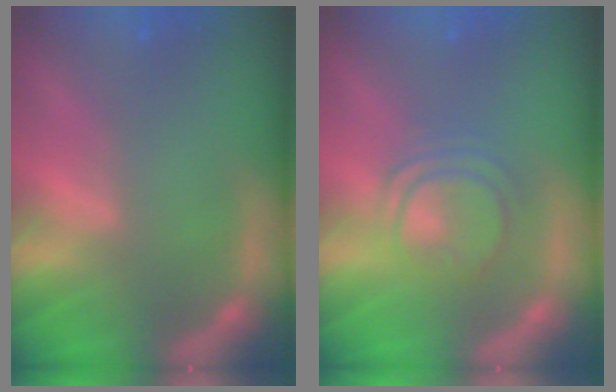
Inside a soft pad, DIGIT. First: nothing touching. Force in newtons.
{"total": 4.5}